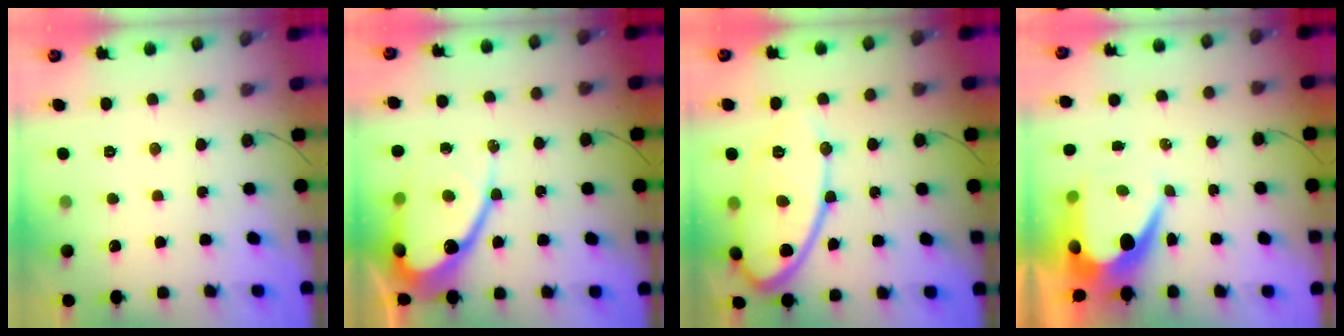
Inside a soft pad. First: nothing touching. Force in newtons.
{"total": 16.2, "press": 16.2, "slide": 1.2}
{"total": 14.8, "press": 14.7, "slide": 0.9}
{"total": 9.5, "press": 9.5, "slide": 0.6}